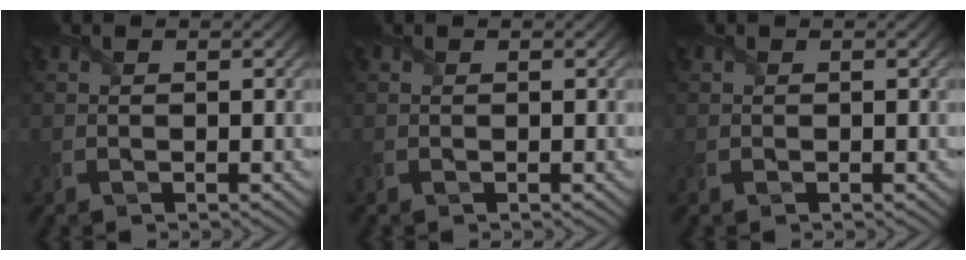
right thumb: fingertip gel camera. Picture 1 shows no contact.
{"total": 0.0}
{"total": 0.0}